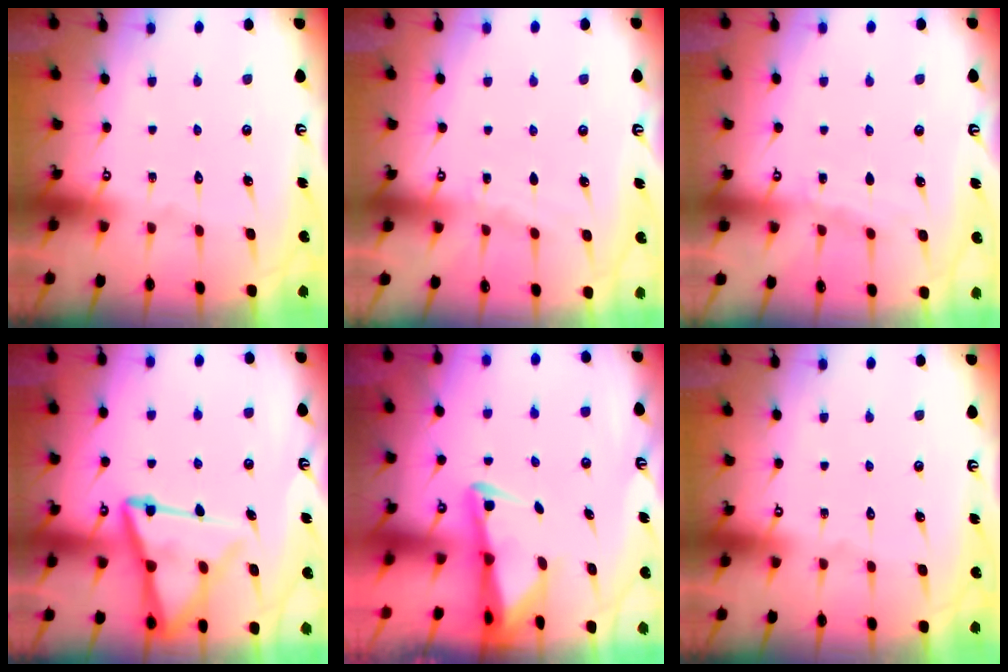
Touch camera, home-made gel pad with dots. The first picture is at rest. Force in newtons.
{"total": 2.5, "press": 2.5, "slide": 0.4}
{"total": 4.0, "press": 3.9, "slide": 0.6}
{"total": 14.9, "press": 14.8, "slide": 1.5}
{"total": 2.1, "press": 2.1, "slide": 0.5}
{"total": 0.0}